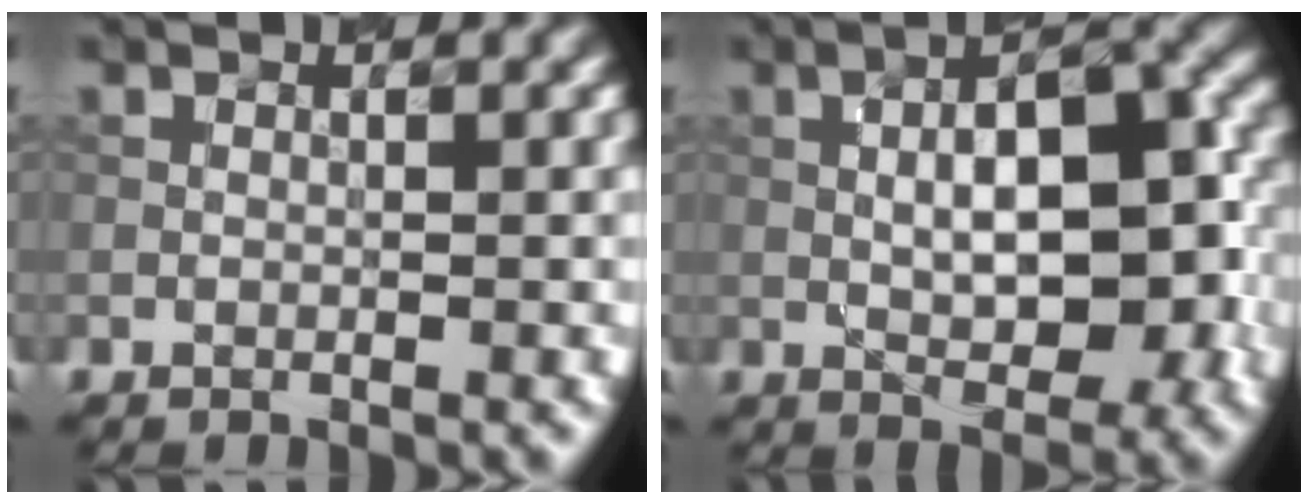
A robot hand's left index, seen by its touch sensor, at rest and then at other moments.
{"total": 8.7, "force": [0.0, 3.8, 7.8], "torque": [-0.110, 0.011, 0.000]}